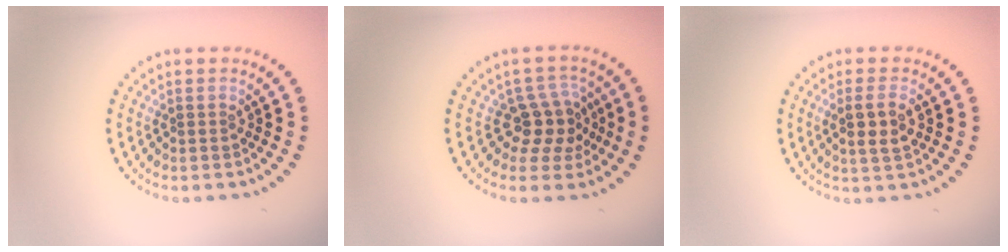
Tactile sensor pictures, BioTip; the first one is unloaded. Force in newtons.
{"total": 3.5, "press": 3.0, "slide": 1.8}
{"total": 2.4, "press": 2.3, "slide": 0.8}